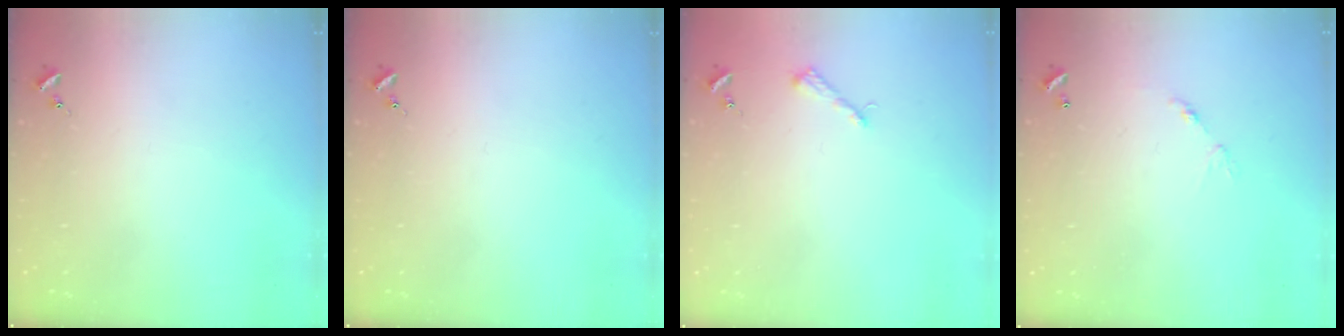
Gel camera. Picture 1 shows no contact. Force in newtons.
{"total": 0.0}
{"total": 4.2, "press": 4.1, "slide": 0.6}
{"total": 5.5, "press": 5.5, "slide": 0.4}